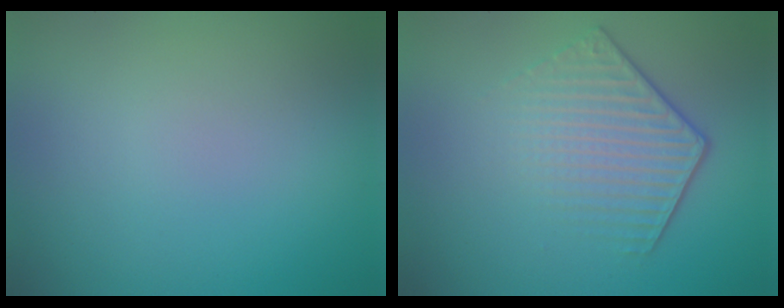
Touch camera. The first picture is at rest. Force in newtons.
{"total": 4.0, "press": 2.9, "slide": 2.7}